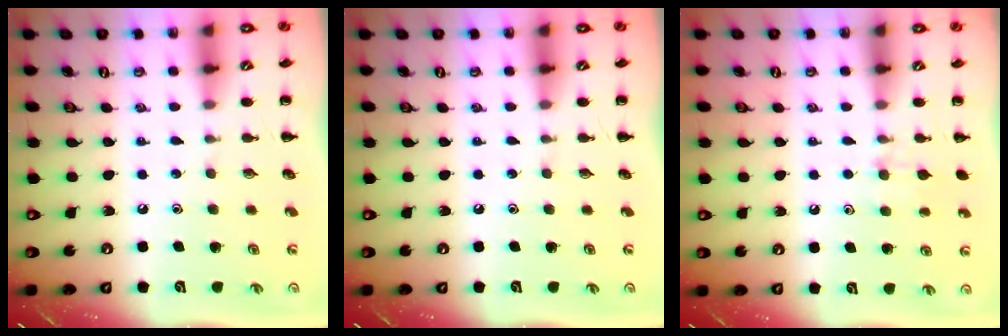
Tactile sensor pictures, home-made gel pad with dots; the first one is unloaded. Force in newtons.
{"total": 0.0}
{"total": 7.9, "press": 7.6, "slide": 2.1}